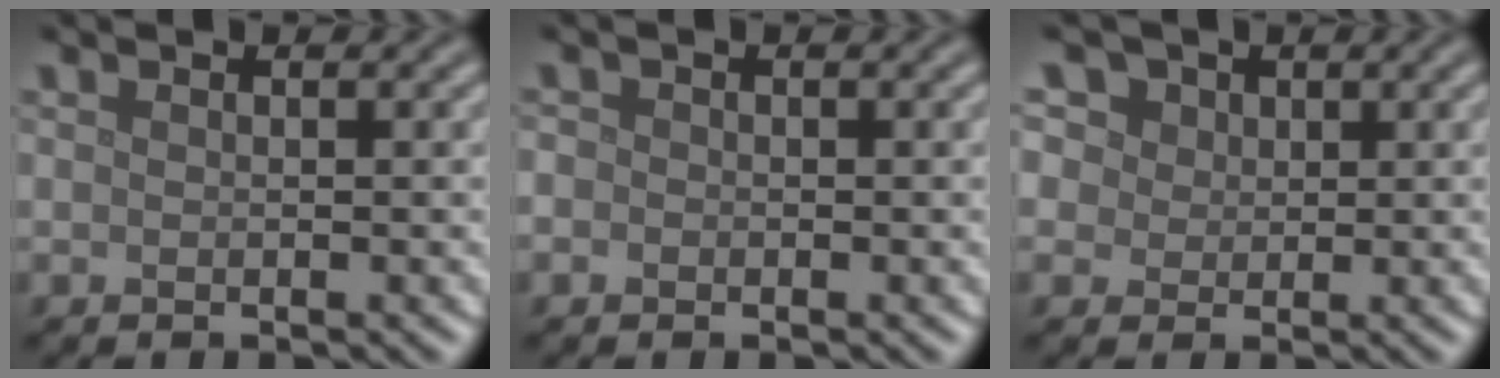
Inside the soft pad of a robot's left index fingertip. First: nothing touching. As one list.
[{"total": 1.0, "force": [-0.3, 0.9, 0.2], "torque": [-0.002, -0.004, -0.006]}, {"total": 9.4, "force": [5.1, 6.6, 4.2], "torque": [-0.085, 0.029, 0.060]}]